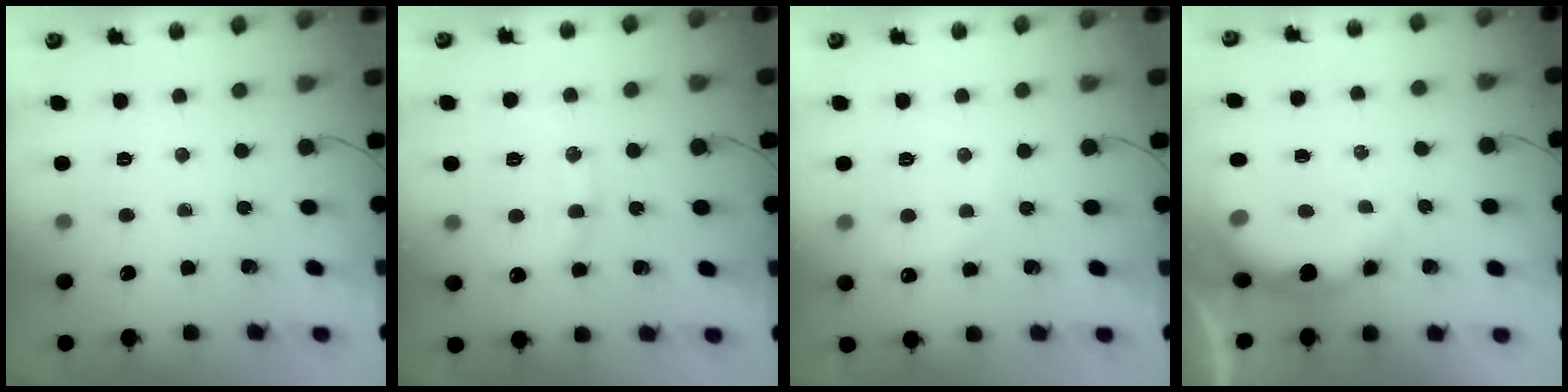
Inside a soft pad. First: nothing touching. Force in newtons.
{"total": 11.6, "press": 11.5, "slide": 1.1}
{"total": 3.8, "press": 3.7, "slide": 1.2}
{"total": 7.4, "press": 7.2, "slide": 1.4}